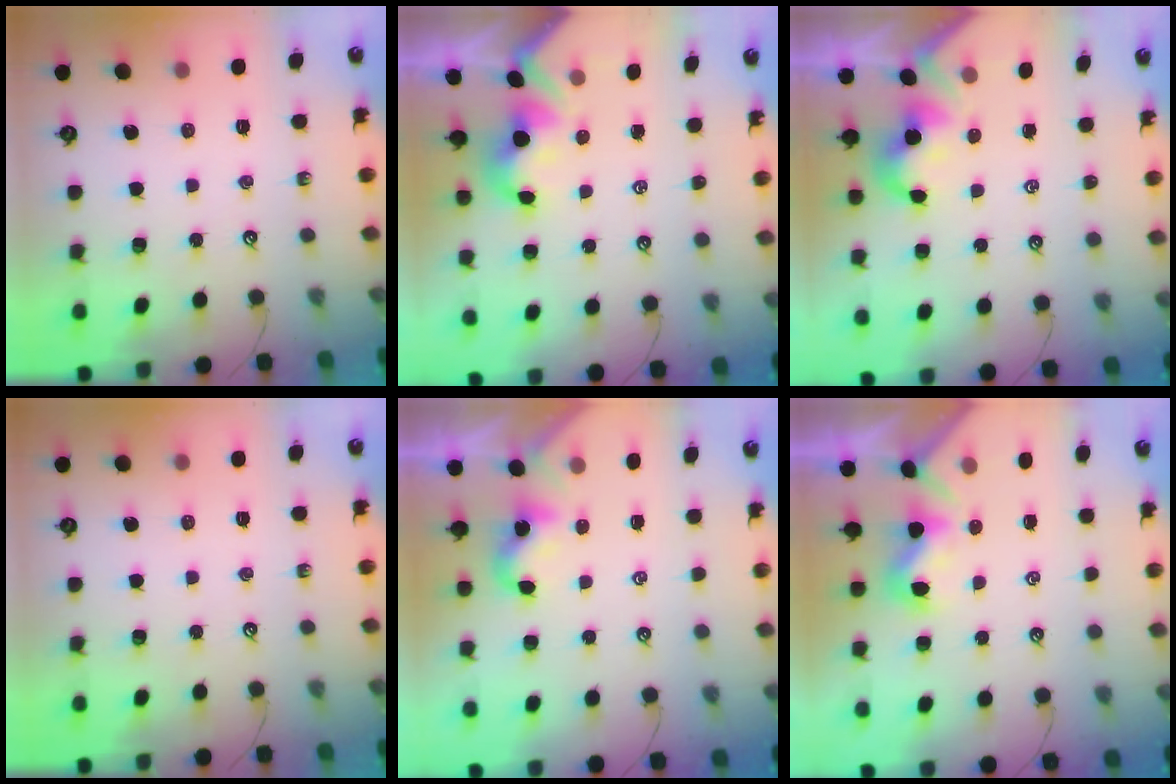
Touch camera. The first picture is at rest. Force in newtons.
{"total": 2.6, "press": 2.6, "slide": 0.5}
{"total": 2.1, "press": 2.0, "slide": 0.5}
{"total": 0.0}
{"total": 2.4, "press": 2.4, "slide": 0.2}
{"total": 1.0, "press": 0.8, "slide": 0.6}